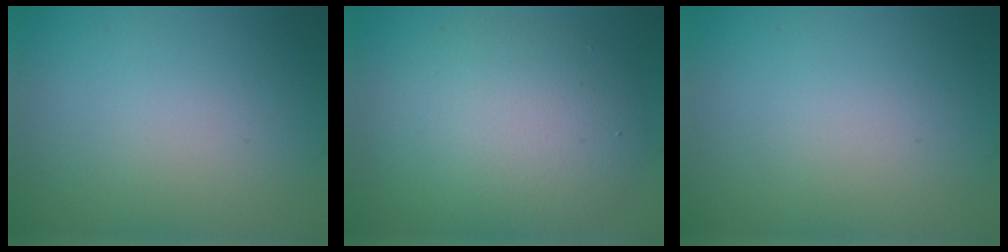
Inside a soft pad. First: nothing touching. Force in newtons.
{"total": 7.1, "press": 7.1, "slide": 0.3}
{"total": 0.0}